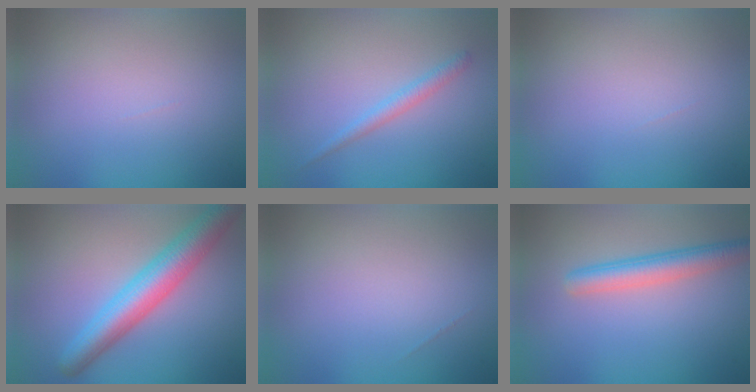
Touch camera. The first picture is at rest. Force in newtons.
{"total": 1.4, "press": 1.4, "slide": 0.1}
{"total": 0.0}
{"total": 6.1, "press": 6.1, "slide": 0.3}
{"total": 0.0}
{"total": 3.5, "press": 3.5, "slide": 0.1}